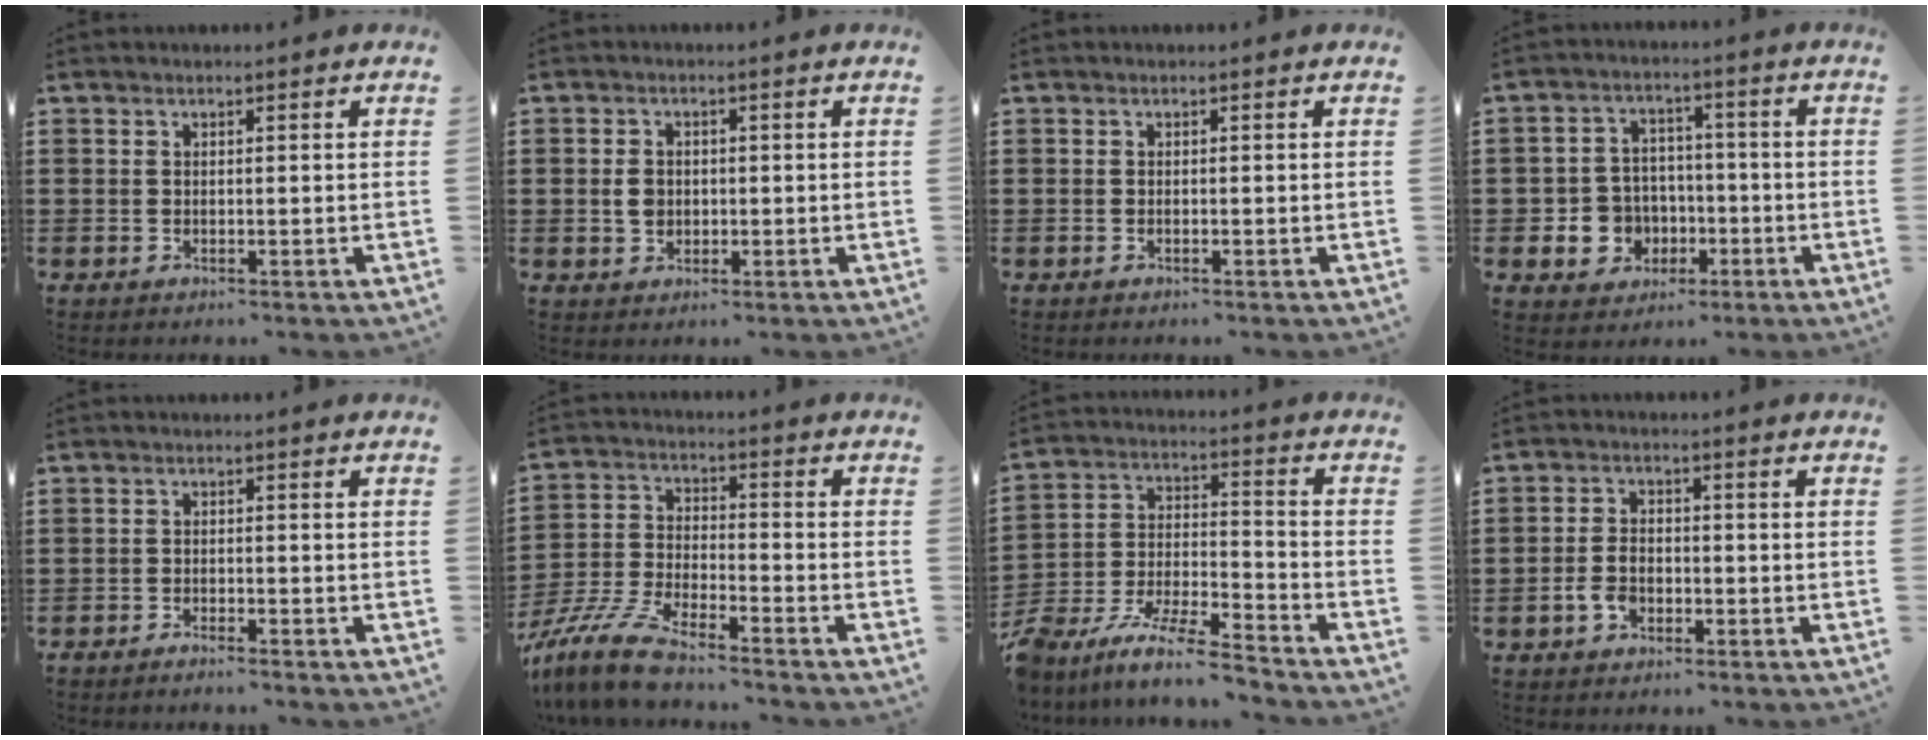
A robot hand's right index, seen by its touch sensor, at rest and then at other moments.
{"total": 2.8, "force": [-0.1, 2.2, 1.7], "torque": [-0.038, 0.007, -0.002]}
{"total": 0.0}
{"total": 6.0, "force": [-1.5, 5.6, 1.5], "torque": [-0.059, 0.009, -0.027]}
{"total": 1.4, "force": [-1.4, -0.2, 0.0], "torque": [-0.003, 0.002, -0.029]}
{"total": 9.3, "force": [-8.4, 1.0, 4.0], "torque": [-0.105, 0.002, -0.170]}
{"total": 8.6, "force": [-7.9, 0.5, 3.3], "torque": [-0.067, 0.001, -0.159]}
{"total": 3.6, "force": [-1.7, 2.1, 2.4], "torque": [-0.059, -0.004, -0.035]}